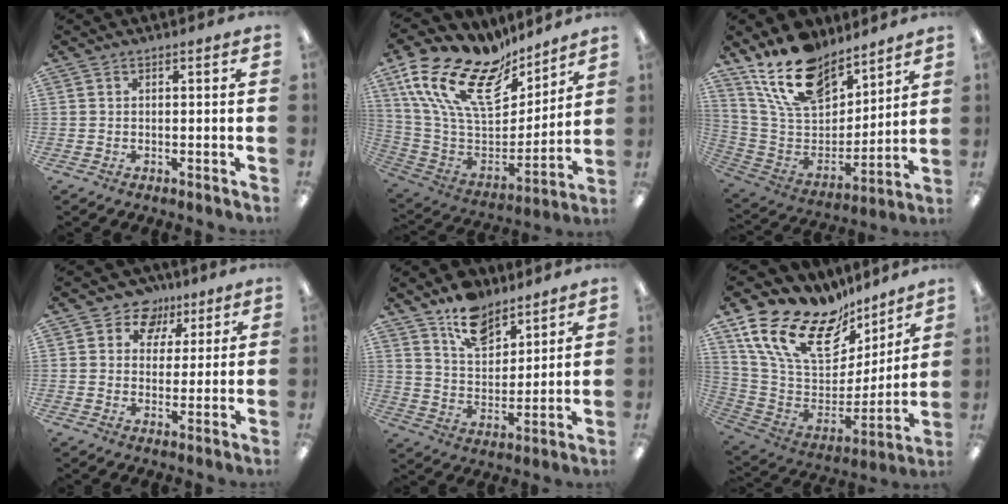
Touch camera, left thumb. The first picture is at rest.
{"total": 22.4, "force": [12.8, 12.3, 13.6], "torque": [-0.266, -0.083, 0.230]}
{"total": 19.2, "force": [14.3, 9.6, 8.5], "torque": [-0.180, -0.077, 0.265]}
{"total": 8.4, "force": [4.7, 6.4, 2.6], "torque": [-0.031, -0.026, 0.082]}
{"total": 11.7, "force": [8.9, 6.3, 4.4], "torque": [-0.070, -0.049, 0.165]}
{"total": 21.2, "force": [13.8, 11.4, 11.4], "torque": [-0.219, -0.094, 0.250]}